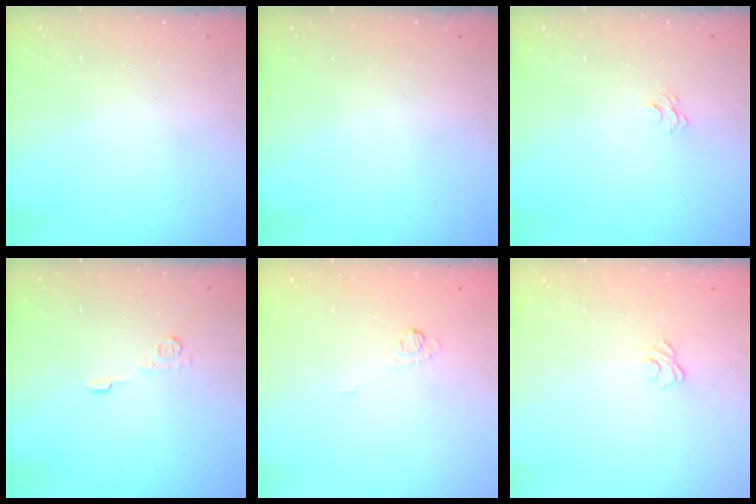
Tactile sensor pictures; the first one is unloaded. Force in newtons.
{"total": 0.0}
{"total": 3.5, "press": 3.5, "slide": 0.3}
{"total": 5.6, "press": 5.6, "slide": 0.7}
{"total": 3.4, "press": 3.1, "slide": 1.5}
{"total": 3.1, "press": 2.8, "slide": 1.3}